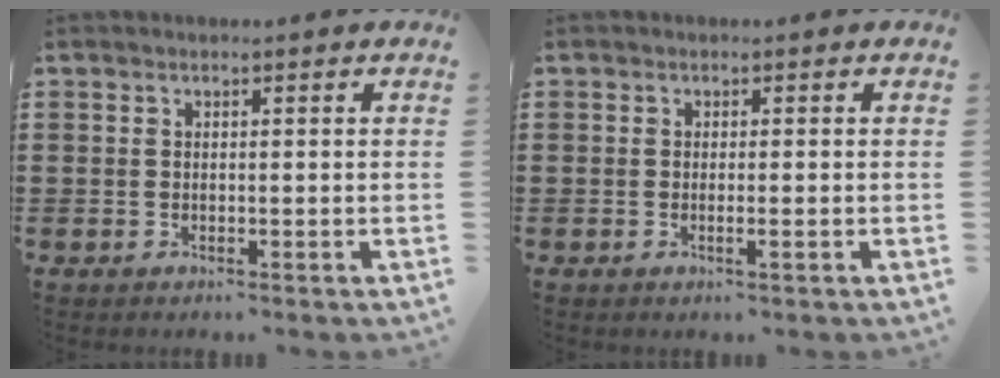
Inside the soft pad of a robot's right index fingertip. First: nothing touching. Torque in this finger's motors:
{"motor_torque": [-0.16, 0.35, -0.01, 0.00]}